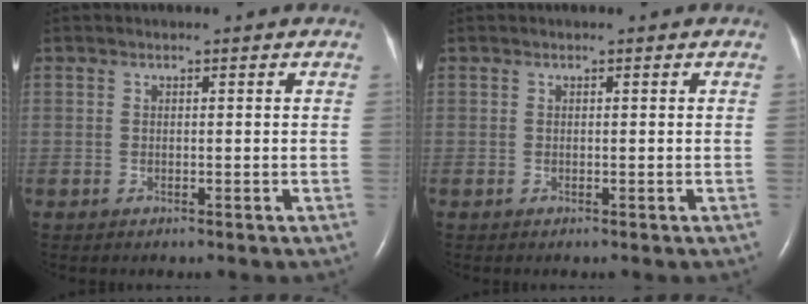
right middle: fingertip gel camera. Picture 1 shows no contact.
{"total": 0.0}